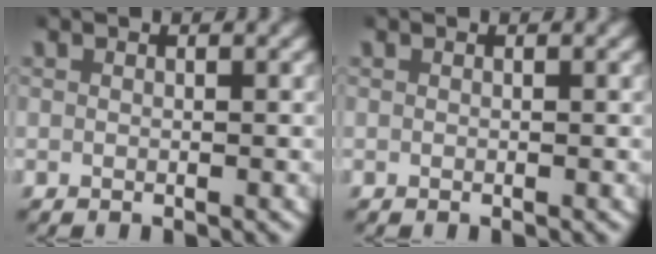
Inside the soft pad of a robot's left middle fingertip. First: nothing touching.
{"total": 0.0}